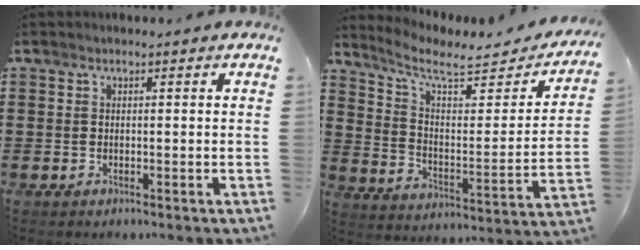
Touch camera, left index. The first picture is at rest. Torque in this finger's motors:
{"motor_torque": [1.65, -0.48, 0.10, 0.07]}